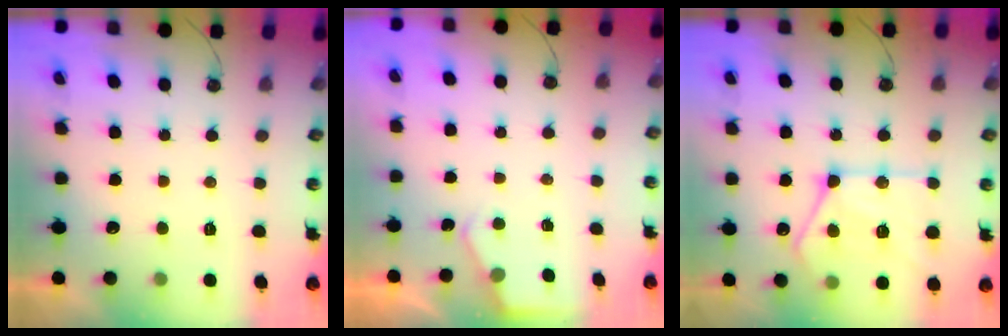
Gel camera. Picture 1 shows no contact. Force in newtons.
{"total": 2.6, "press": 2.6, "slide": 0.4}
{"total": 17.0, "press": 17.0, "slide": 1.0}